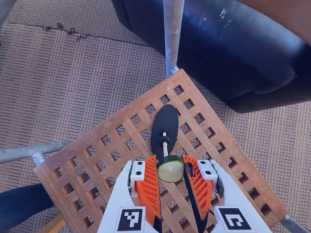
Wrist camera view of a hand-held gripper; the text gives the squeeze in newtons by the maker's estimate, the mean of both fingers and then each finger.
{"total": 6.7, "left": 6.5, "right": 6.8}